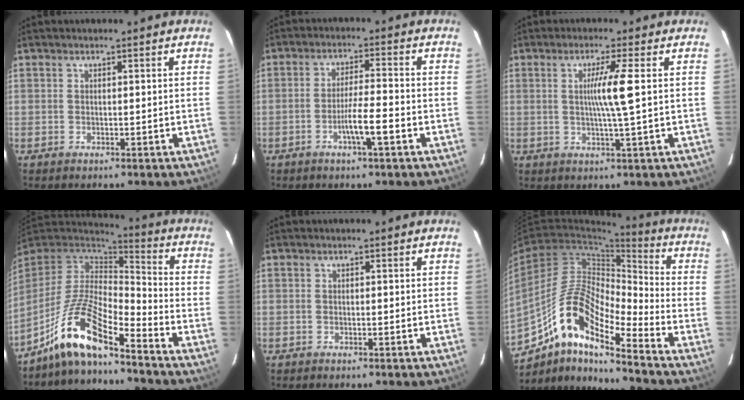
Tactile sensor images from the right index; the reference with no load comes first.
{"total": 5.8, "force": [-2.4, 0.1, 5.2], "torque": [-0.093, -0.001, -0.043]}
{"total": 5.4, "force": [0.7, -1.3, 5.2], "torque": [-0.095, -0.007, 0.013]}
{"total": 13.1, "force": [-9.3, 2.2, 8.9], "torque": [-0.180, 0.017, -0.170]}
{"total": 0.0}
{"total": 14.4, "force": [-9.4, 3.0, 10.4], "torque": [-0.194, 0.023, -0.164]}